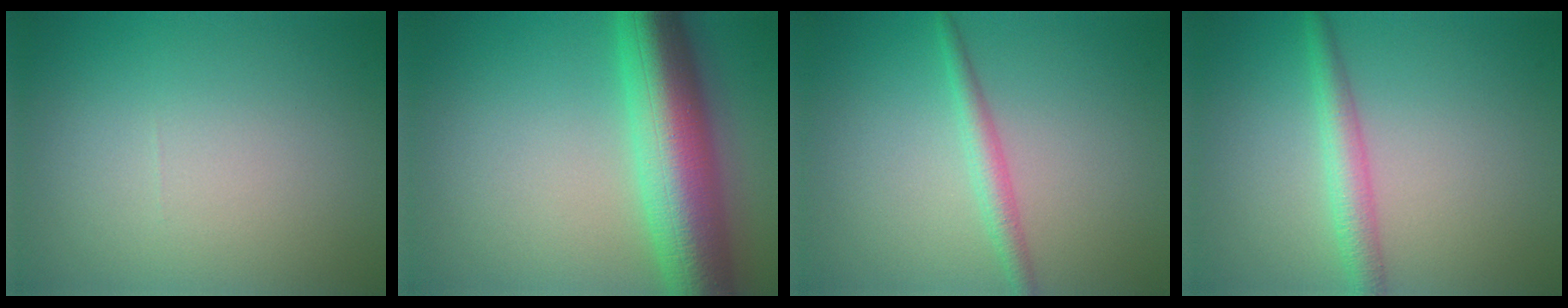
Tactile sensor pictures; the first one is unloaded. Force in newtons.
{"total": 10.7, "press": 10.7, "slide": 0.1}
{"total": 1.9, "press": 1.9, "slide": 0.0}
{"total": 2.7, "press": 2.7, "slide": 0.1}